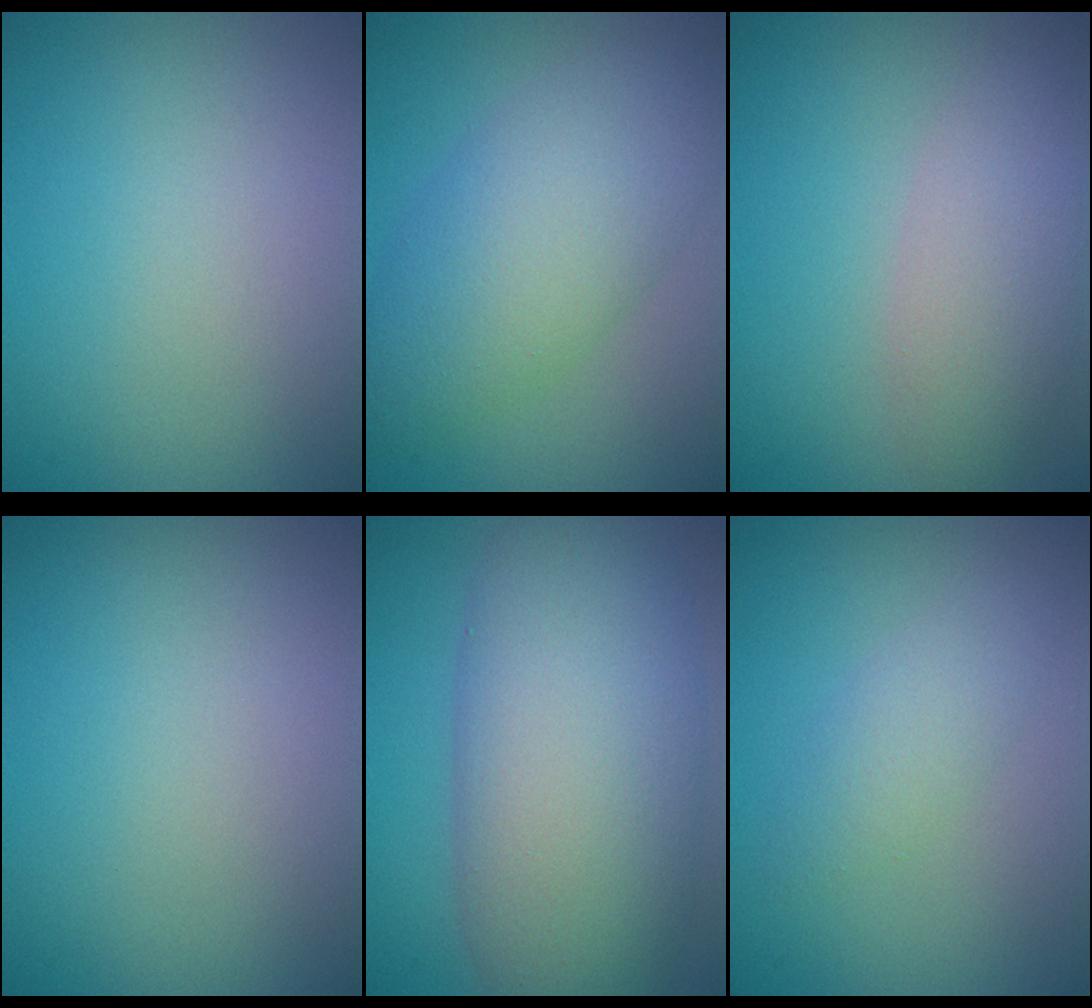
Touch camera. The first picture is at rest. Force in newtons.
{"total": 6.9, "press": 6.9, "slide": 0.2}
{"total": 3.6, "press": 3.6, "slide": 0.2}
{"total": 0.0}
{"total": 10.7, "press": 10.7, "slide": 0.5}
{"total": 2.0, "press": 2.0, "slide": 0.1}